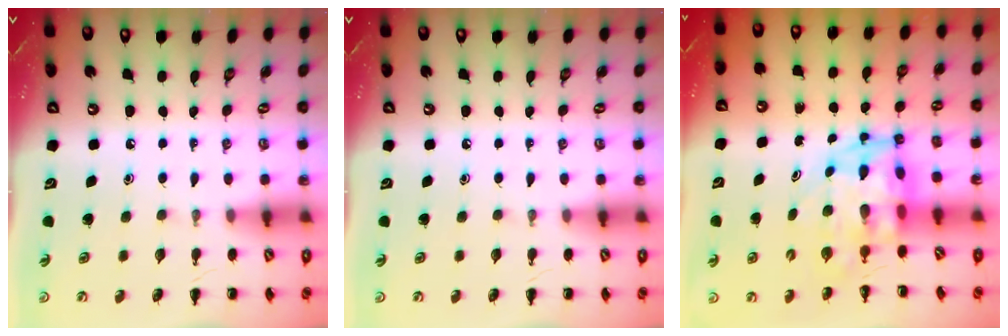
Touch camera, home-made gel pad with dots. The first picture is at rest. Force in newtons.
{"total": 0.0}
{"total": 6.2, "press": 5.8, "slide": 2.1}